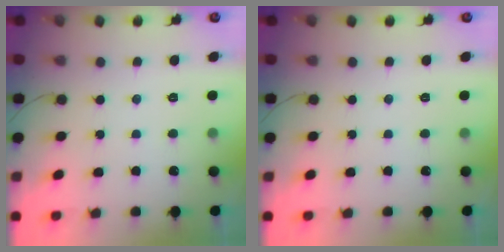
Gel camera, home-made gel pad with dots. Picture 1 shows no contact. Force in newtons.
{"total": 0.0}